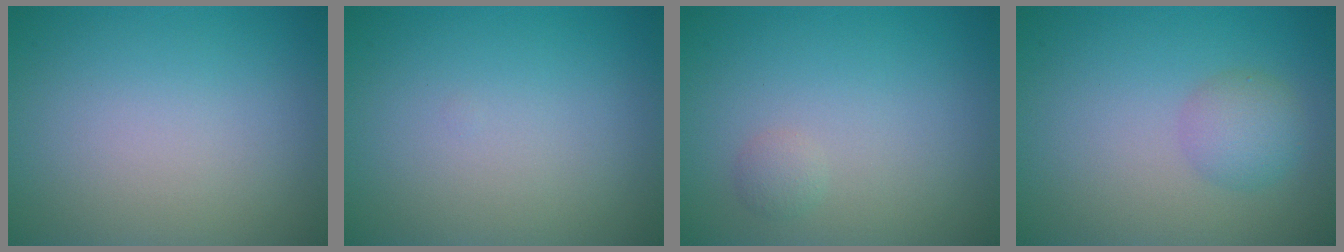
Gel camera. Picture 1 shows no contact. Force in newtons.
{"total": 0.0}
{"total": 0.8, "press": 0.8, "slide": 0.1}
{"total": 2.4, "press": 2.4, "slide": 0.0}